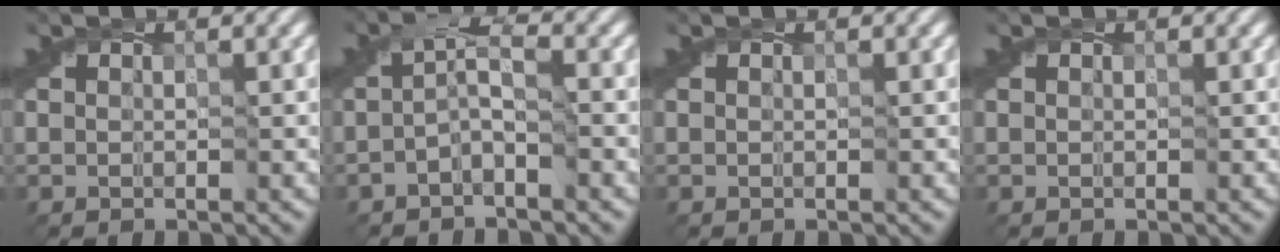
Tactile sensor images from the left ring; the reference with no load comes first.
{"total": 1.9, "force": [-0.7, 0.5, 1.7], "torque": [-0.040, 0.009, -0.021]}
{"total": 0.0}
{"total": 0.0}